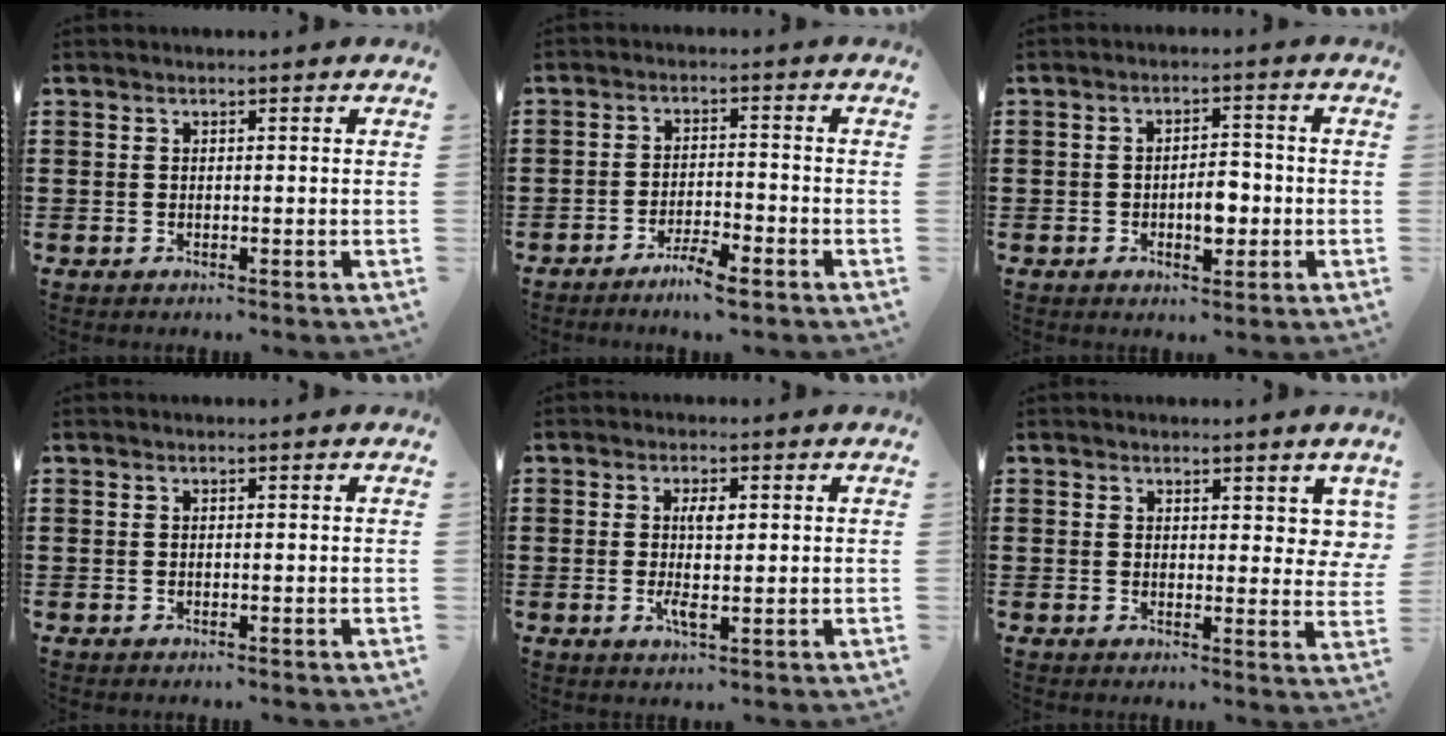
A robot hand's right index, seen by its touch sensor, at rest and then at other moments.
{"total": 3.7, "force": [-3.3, 0.0, 1.7], "torque": [-0.038, 0.002, -0.065]}
{"total": 4.6, "force": [-1.1, 2.2, 3.8], "torque": [-0.060, 0.002, -0.021]}
{"total": 0.0}
{"total": 3.9, "force": [0.2, 1.1, 3.8], "torque": [-0.064, -0.002, 0.002]}
{"total": 3.1, "force": [2.3, 1.6, 1.4], "torque": [-0.011, 0.001, 0.037]}